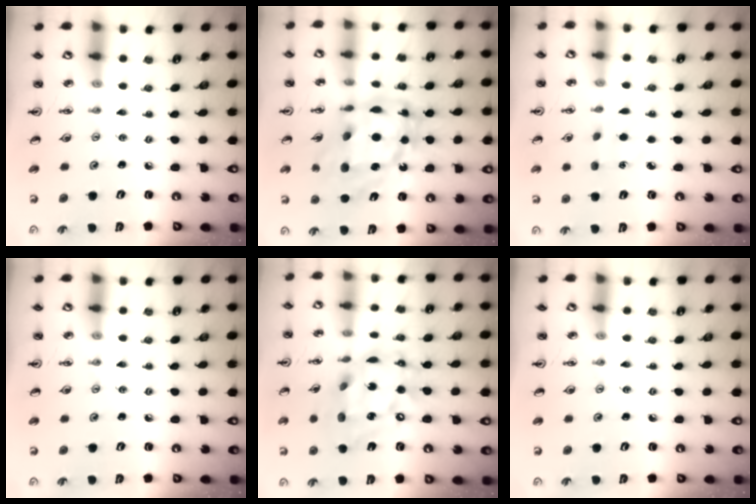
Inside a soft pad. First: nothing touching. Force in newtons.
{"total": 17.8, "press": 17.7, "slide": 1.9}
{"total": 3.6, "press": 3.6, "slide": 0.4}
{"total": 0.0}
{"total": 18.9, "press": 18.9, "slide": 1.3}
{"total": 0.0}